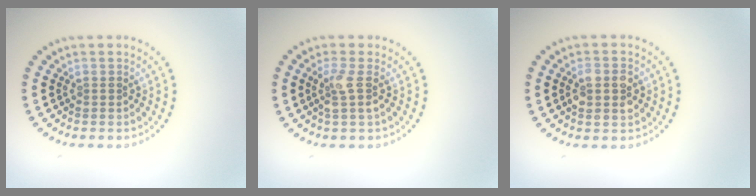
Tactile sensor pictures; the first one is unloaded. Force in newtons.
{"total": 2.0, "press": 1.6, "slide": 1.2}
{"total": 2.6, "press": 2.6, "slide": 0.3}